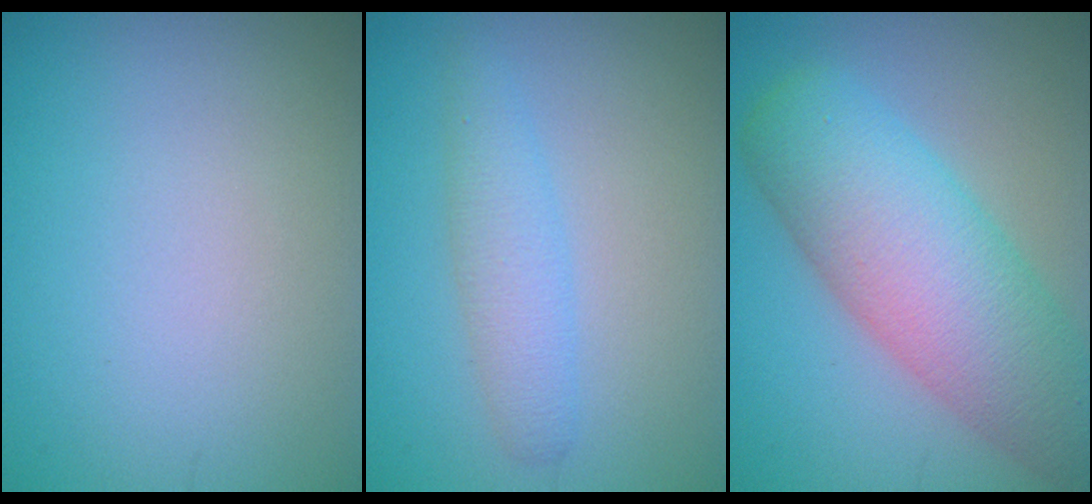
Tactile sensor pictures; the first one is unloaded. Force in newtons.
{"total": 2.4, "press": 2.4, "slide": 0.1}
{"total": 9.5, "press": 9.5, "slide": 0.5}